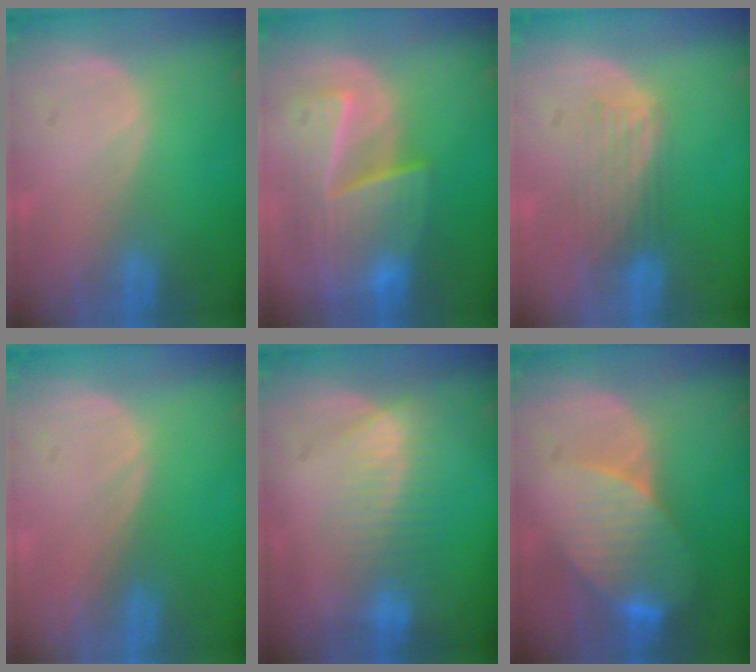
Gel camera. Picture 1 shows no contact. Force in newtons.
{"total": 9.3, "press": 8.3, "slide": 4.2}
{"total": 4.6, "press": 3.9, "slide": 2.4}
{"total": 0.0}
{"total": 7.2, "press": 6.2, "slide": 3.8}
{"total": 8.5, "press": 7.5, "slide": 3.8}